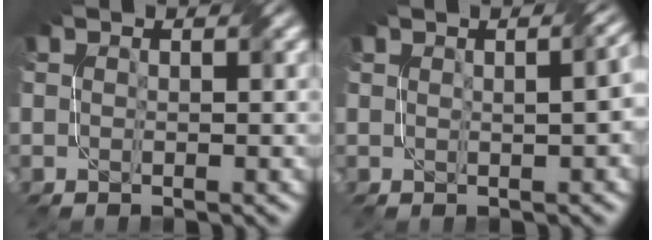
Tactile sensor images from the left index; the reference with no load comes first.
{"total": 4.7, "force": [0.4, 2.4, 4.0], "torque": [-0.014, 0.018, 0.016]}